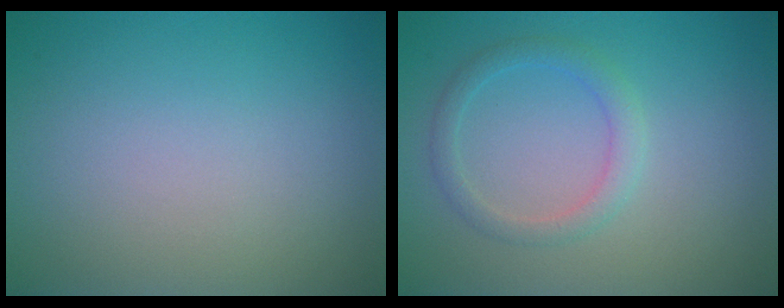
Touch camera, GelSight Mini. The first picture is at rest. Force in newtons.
{"total": 2.0, "press": 2.0, "slide": 0.1}